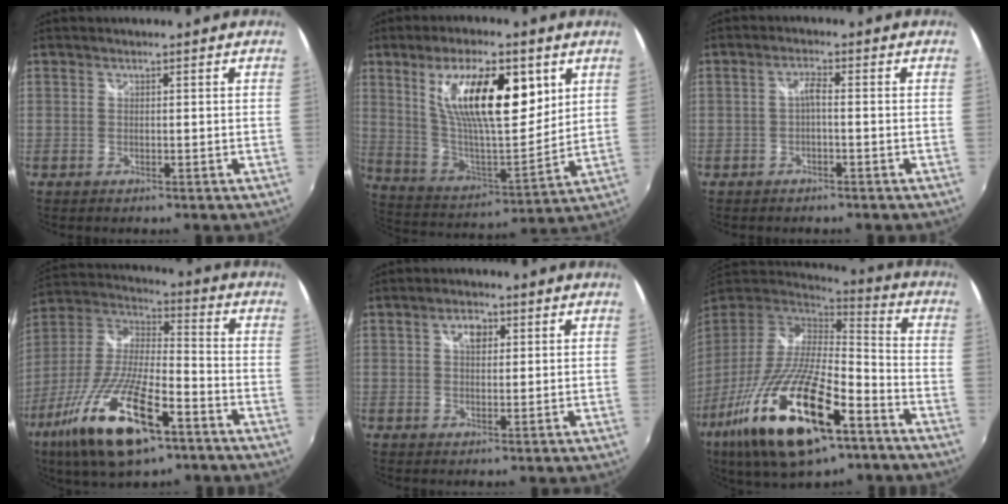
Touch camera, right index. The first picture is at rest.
{"total": 20.1, "force": [8.1, 6.9, 17.0], "torque": [-0.292, 0.001, 0.150]}
{"total": 2.0, "force": [-0.7, 0.3, 1.8], "torque": [-0.037, 0.005, -0.014]}
{"total": 22.5, "force": [-12.0, 7.2, 17.7], "torque": [-0.356, -0.049, -0.221]}
{"total": 3.3, "force": [1.1, 2.1, 2.3], "torque": [-0.035, 0.009, 0.017]}
{"total": 28.2, "force": [-15.1, 9.0, 22.0], "torque": [-0.429, -0.063, -0.264]}